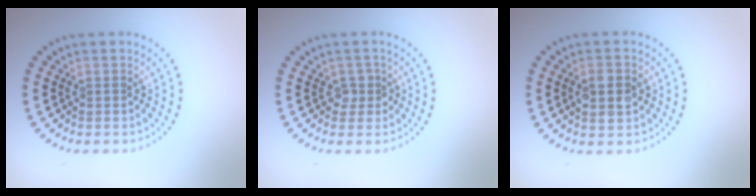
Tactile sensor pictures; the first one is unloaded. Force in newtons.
{"total": 1.3, "press": 1.1, "slide": 0.7}
{"total": 2.7, "press": 2.7, "slide": 0.2}